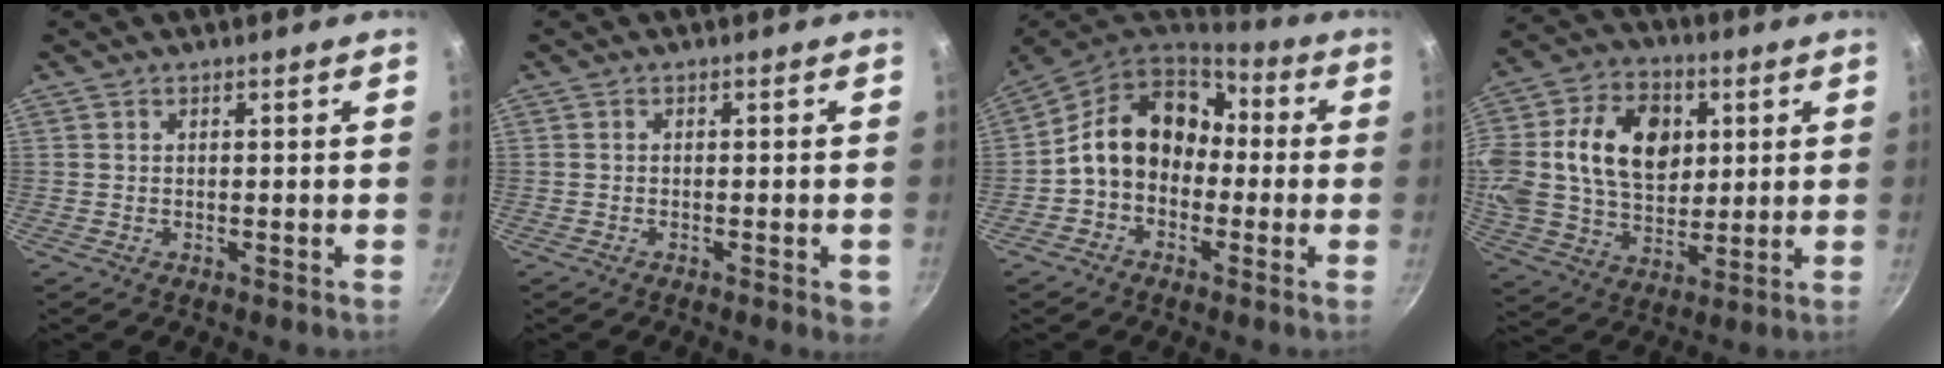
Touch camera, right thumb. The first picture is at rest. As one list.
[{"total": 2.6, "force": [-1.2, 0.6, 2.2], "torque": [-0.032, 0.003, -0.018]}, {"total": 14.1, "force": [-0.3, 11.1, 8.7], "torque": [-0.111, 0.051, -0.023]}, {"total": 23.9, "force": [4.9, 17.2, 15.9], "torque": [-0.302, 0.018, 0.086]}]